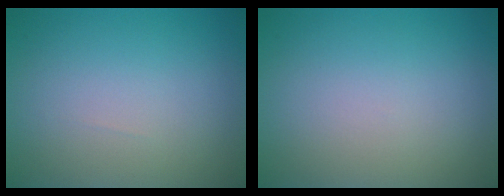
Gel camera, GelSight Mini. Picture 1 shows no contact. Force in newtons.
{"total": 0.0}